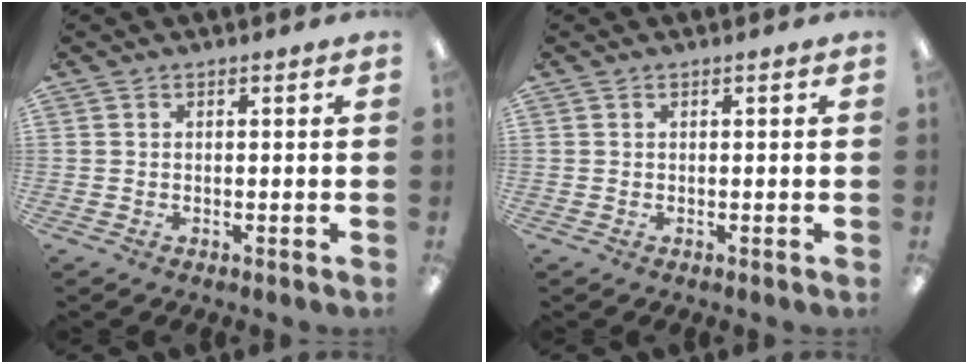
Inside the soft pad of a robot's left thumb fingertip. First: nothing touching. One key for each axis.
{"total": 0.0}